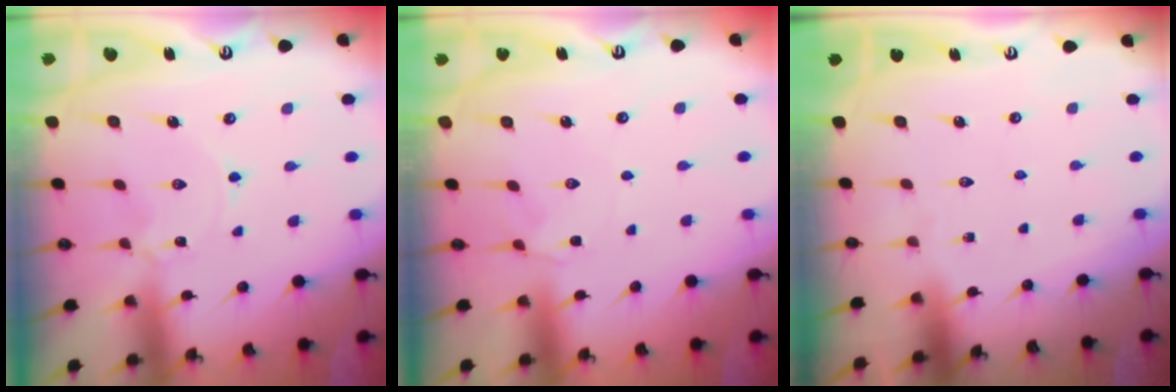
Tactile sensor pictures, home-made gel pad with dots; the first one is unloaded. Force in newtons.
{"total": 1.9, "press": 1.9, "slide": 0.4}
{"total": 0.0}